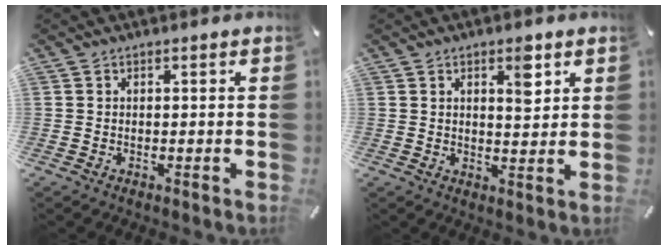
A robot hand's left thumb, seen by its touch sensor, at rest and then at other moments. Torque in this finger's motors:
{"motor_torque": [0.28, -0.22, 0.18, 0.25, 0.04]}